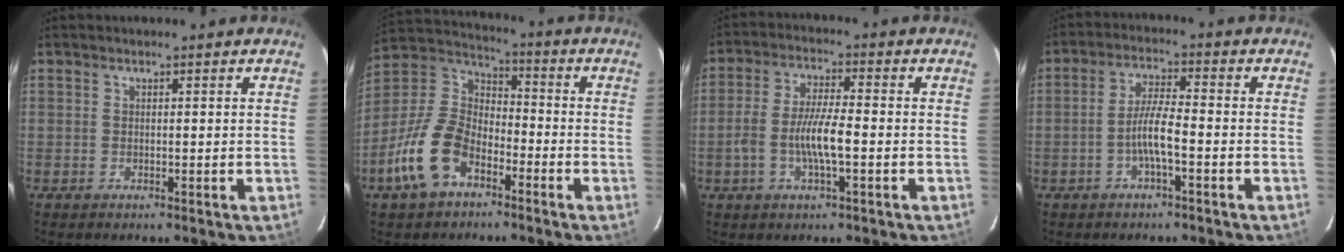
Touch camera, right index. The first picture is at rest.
{"total": 14.0, "force": [-8.0, 8.0, 8.1], "torque": [-0.177, 0.009, -0.151]}
{"total": 7.7, "force": [-2.1, 1.5, 7.2], "torque": [-0.145, 0.002, -0.041]}
{"total": 5.4, "force": [-2.2, 0.5, 4.9], "torque": [-0.100, 0.007, -0.041]}